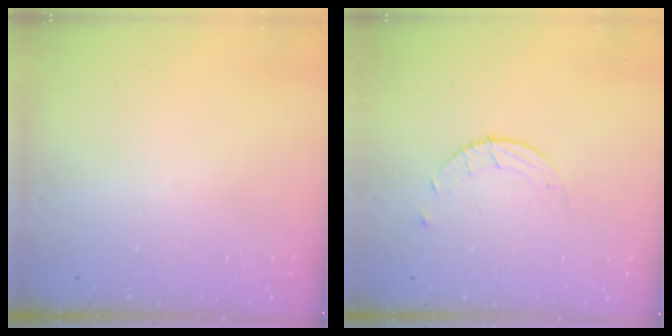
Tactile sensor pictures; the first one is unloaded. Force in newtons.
{"total": 4.6, "press": 4.5, "slide": 0.5}